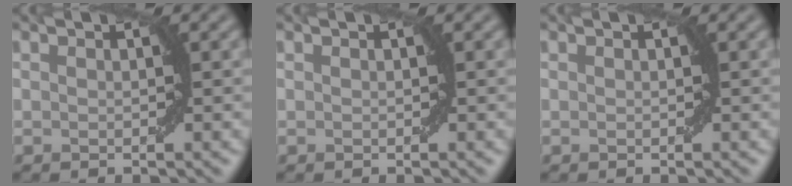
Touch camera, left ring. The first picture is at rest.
{"total": 0.0}
{"total": 0.0}